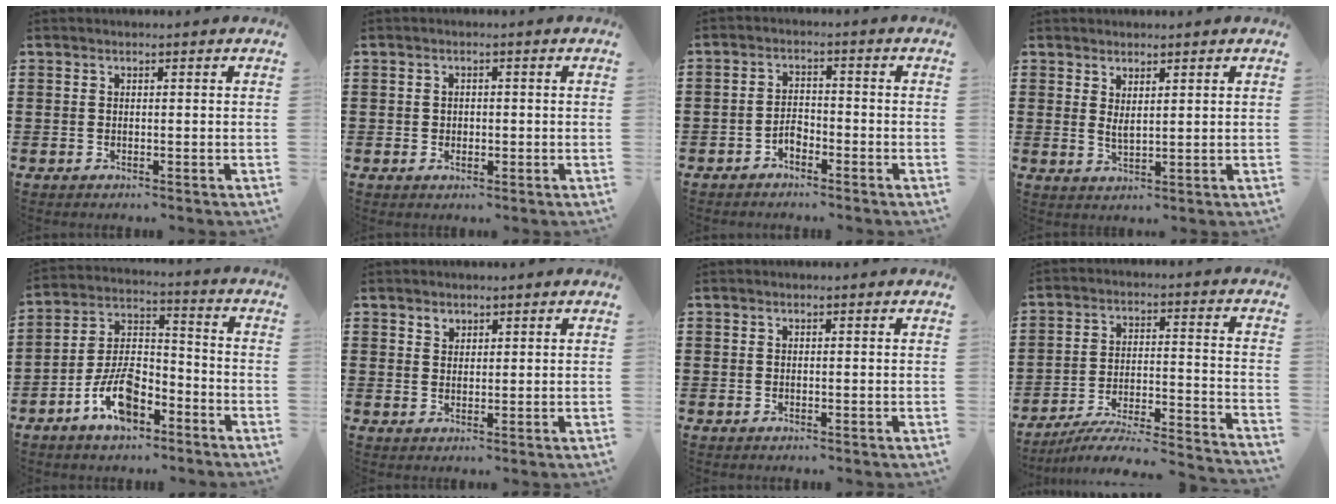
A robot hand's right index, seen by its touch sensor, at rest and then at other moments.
{"total": 1.3, "force": [-0.1, 1.2, 0.5], "torque": [-0.013, 0.005, -0.003]}
{"total": 2.5, "force": [-1.8, 1.4, 1.2], "torque": [-0.027, 0.005, -0.038]}
{"total": 1.9, "force": [1.4, 0.5, 1.3], "torque": [-0.027, 0.001, 0.024]}
{"total": 9.3, "force": [-5.7, 4.5, 5.9], "torque": [-0.126, 0.011, -0.106]}
{"total": 1.6, "force": [1.3, 0.9, 0.1], "torque": [-0.005, 0.002, 0.025]}
{"total": 0.0}
{"total": 5.5, "force": [-5.0, 0.2, 2.2], "torque": [-0.044, -0.013, -0.102]}